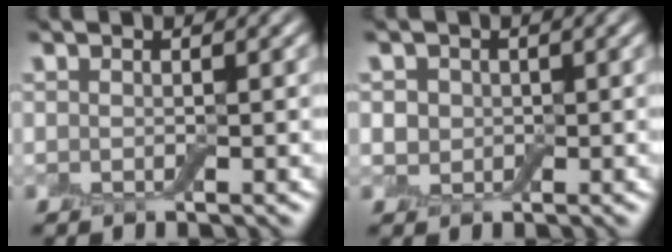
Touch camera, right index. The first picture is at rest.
{"total": 2.4, "force": [0.5, 2.1, 1.0], "torque": [-0.015, 0.004, 0.000]}